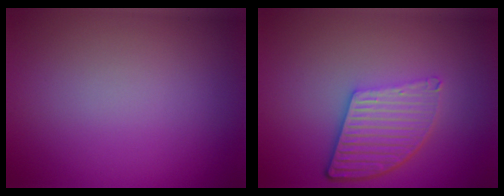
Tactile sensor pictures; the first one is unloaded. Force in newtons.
{"total": 5.4, "press": 3.9, "slide": 3.8}